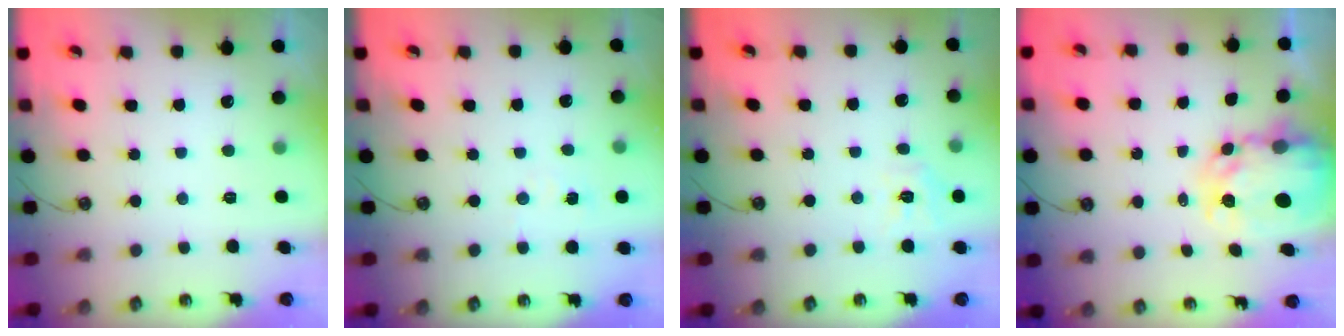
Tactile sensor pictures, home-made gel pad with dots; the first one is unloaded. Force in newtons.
{"total": 4.4, "press": 4.4, "slide": 0.4}
{"total": 8.9, "press": 8.8, "slide": 1.0}
{"total": 8.2, "press": 8.2, "slide": 0.7}